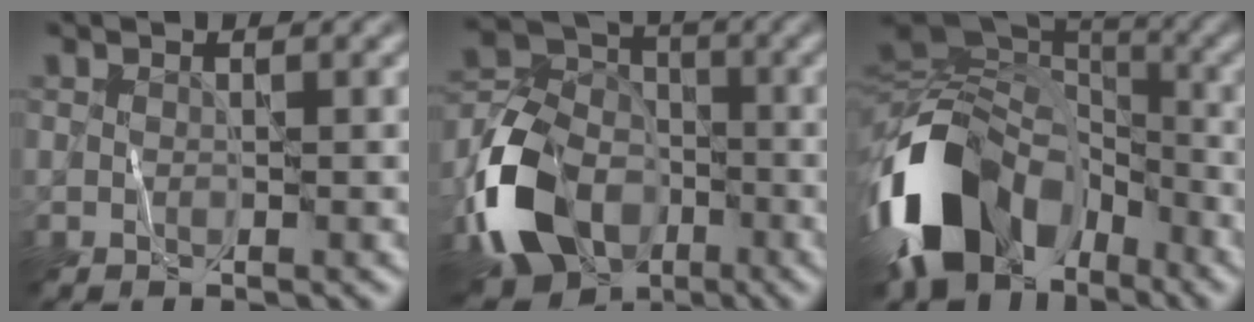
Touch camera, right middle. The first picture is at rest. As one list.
[{"total": 10.7, "force": [-5.0, 7.4, 5.9], "torque": [-0.129, -0.007, -0.113]}, {"total": 16.4, "force": [-6.8, 11.0, 10.0], "torque": [-0.232, -0.012, -0.128]}]